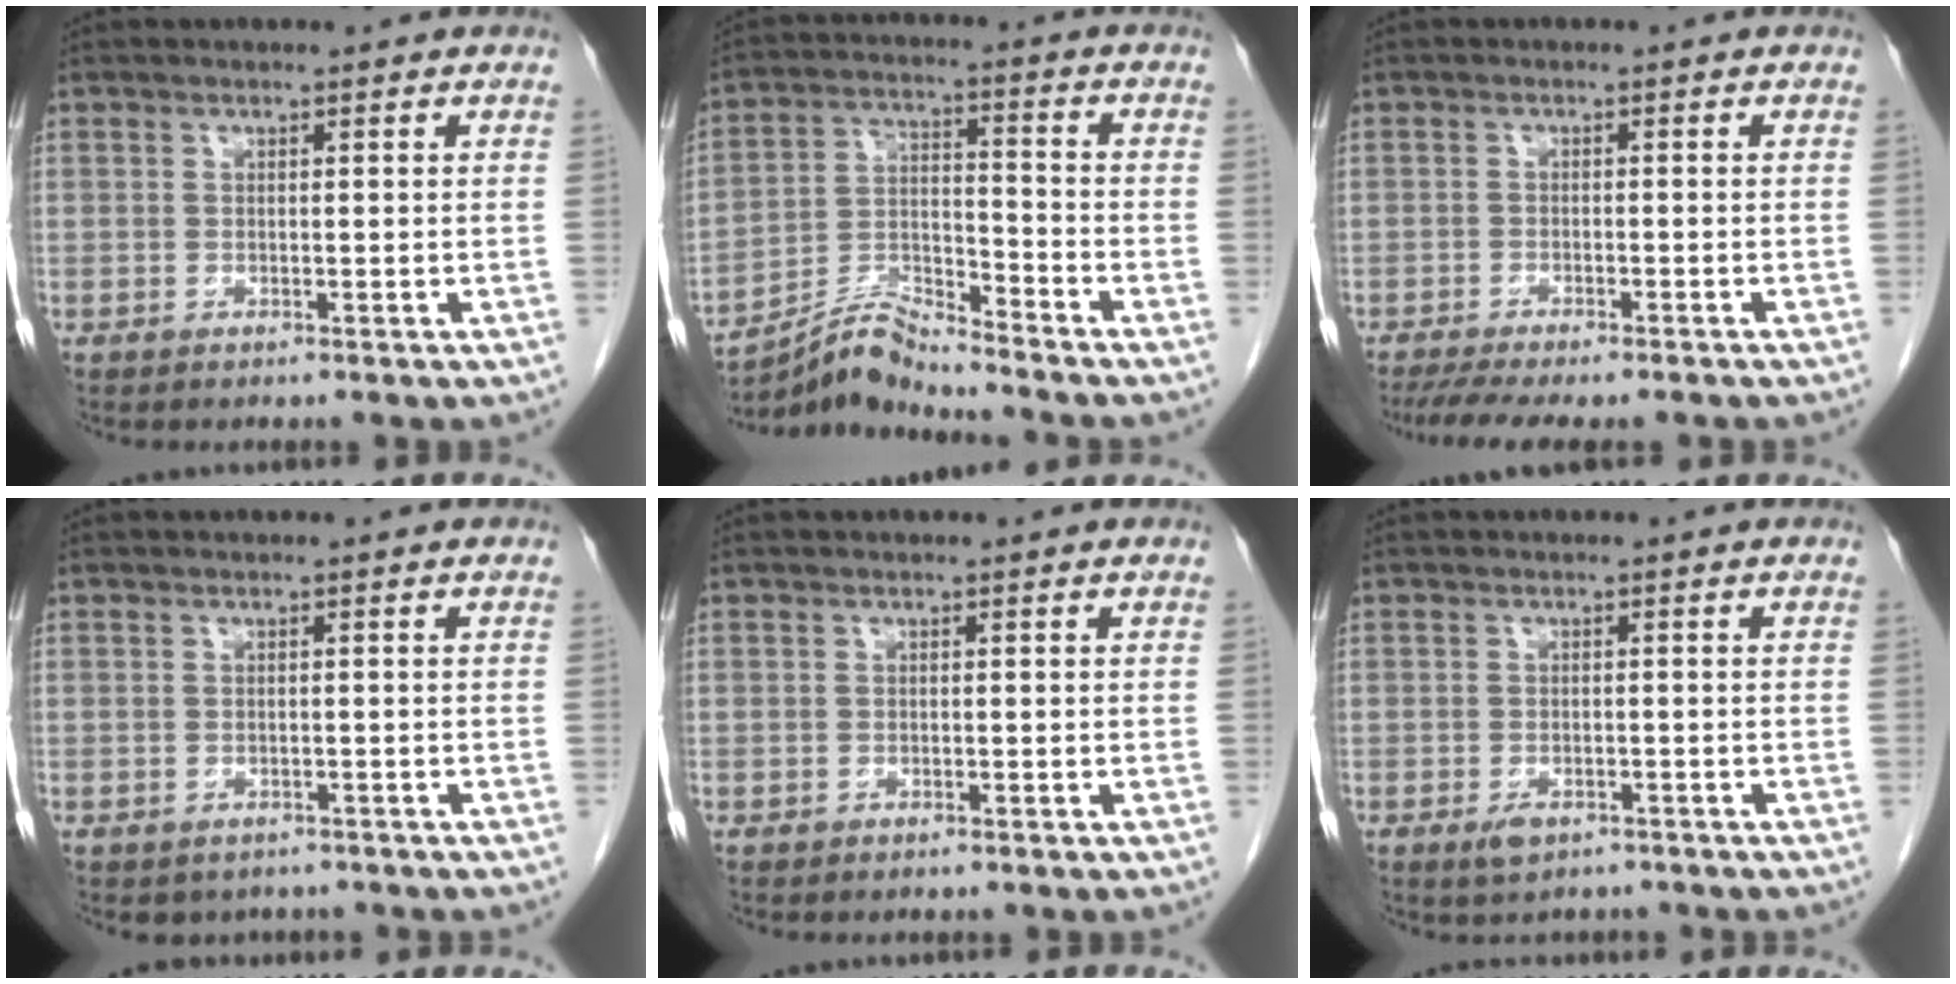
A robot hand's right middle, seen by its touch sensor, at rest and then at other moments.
{"total": 7.5, "force": [-7.4, -0.8, 1.1], "torque": [-0.031, 0.010, -0.137]}
{"total": 9.8, "force": [-8.2, 1.9, 4.9], "torque": [-0.070, -0.007, -0.119]}
{"total": 3.1, "force": [-2.5, 1.8, 0.4], "torque": [-0.003, 0.005, -0.031]}
{"total": 0.0}
{"total": 2.5, "force": [-1.6, 1.3, 1.3], "torque": [-0.029, -0.001, -0.016]}